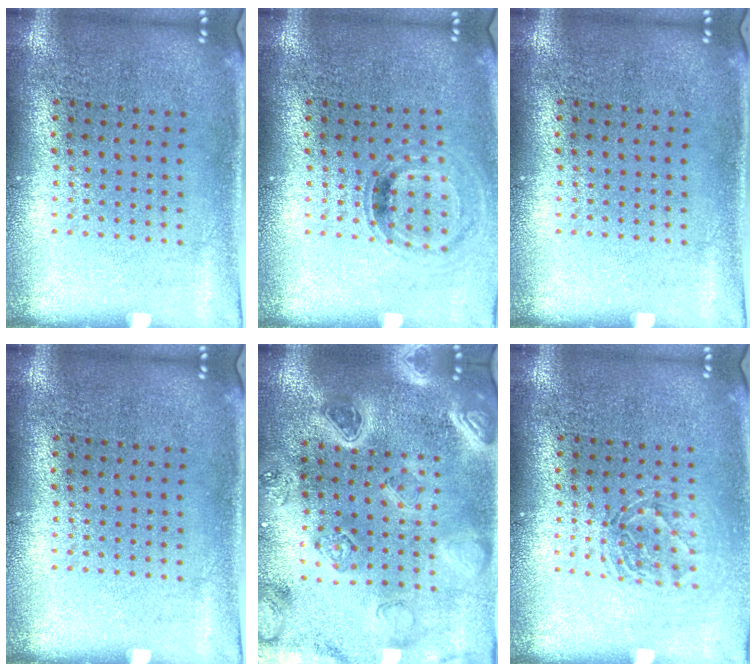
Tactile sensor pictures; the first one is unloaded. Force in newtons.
{"total": 0.9, "press": 0.9, "slide": 0.2}
{"total": 0.0}
{"total": 0.0}
{"total": 2.7, "press": 2.6, "slide": 0.4}
{"total": 1.3, "press": 1.1, "slide": 0.6}